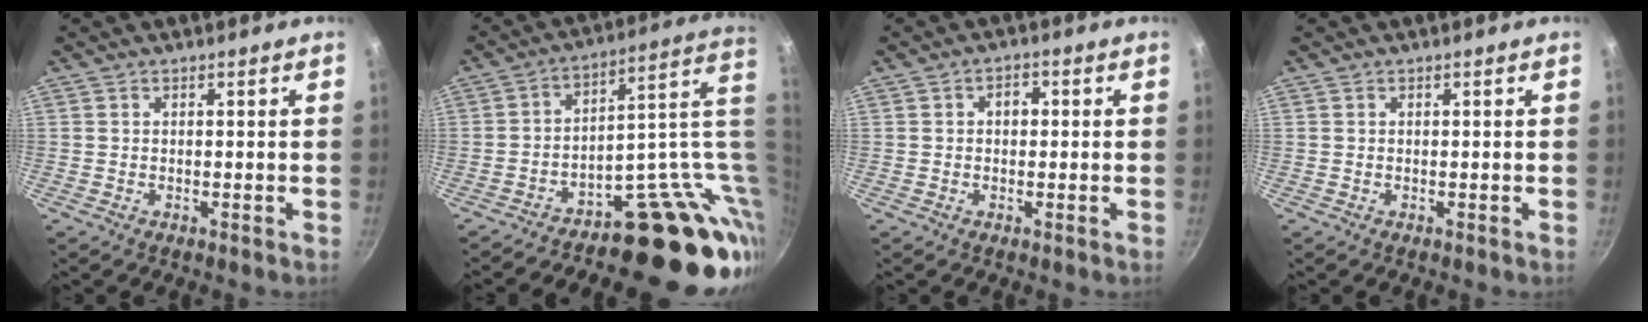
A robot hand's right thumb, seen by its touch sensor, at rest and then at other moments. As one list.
[{"total": 20.8, "force": [-2.3, 11.9, 16.9], "torque": [-0.141, 0.037, -0.027]}, {"total": 2.7, "force": [0.3, 1.9, 1.9], "torque": [-0.020, 0.008, 0.002]}, {"total": 0.0}]